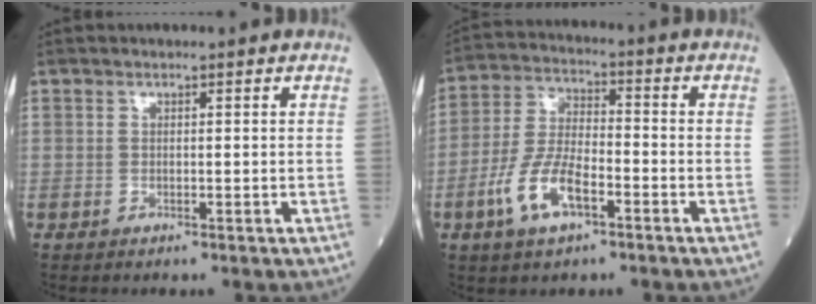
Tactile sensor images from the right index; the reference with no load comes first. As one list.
[{"total": 9.4, "force": [-4.2, 3.5, 7.6], "torque": [-0.166, 0.001, -0.082]}]